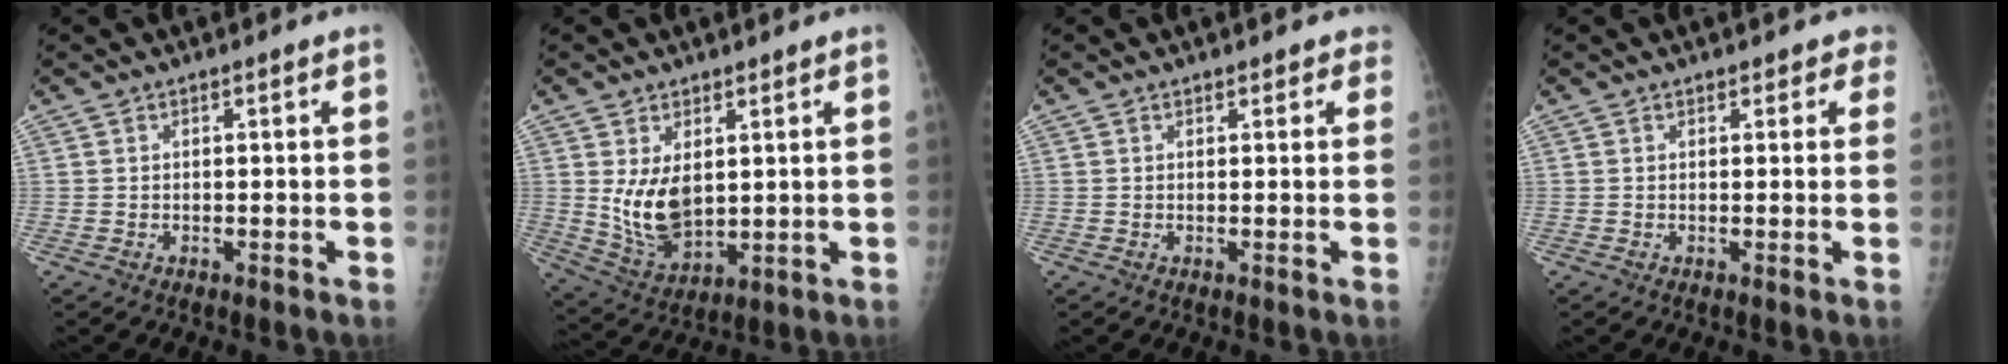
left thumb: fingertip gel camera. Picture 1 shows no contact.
{"total": 9.3, "force": [1.9, 5.8, 7.0], "torque": [-0.116, -0.026, 0.057]}
{"total": 1.7, "force": [1.4, 1.0, 0.3], "torque": [0.020, -0.002, 0.009]}
{"total": 2.4, "force": [2.0, 1.4, 0.3], "torque": [0.029, -0.005, 0.008]}